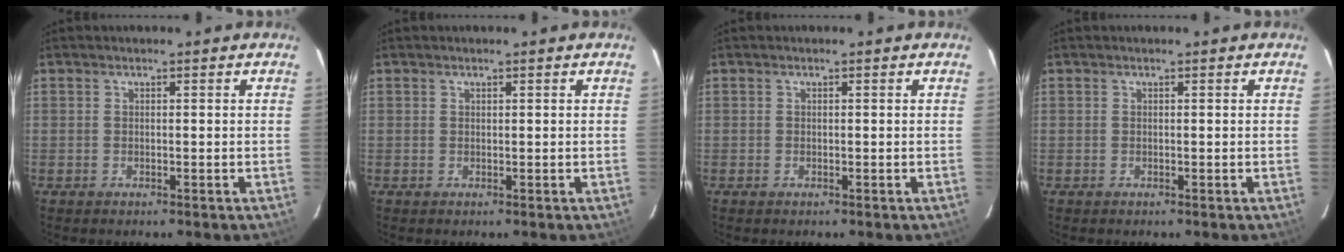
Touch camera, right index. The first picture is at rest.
{"total": 0.0}
{"total": 0.0}
{"total": 0.0}